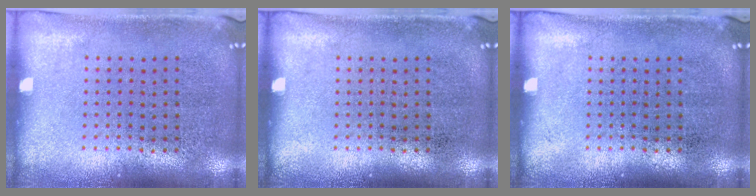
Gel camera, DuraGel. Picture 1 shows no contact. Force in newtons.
{"total": 0.0}
{"total": 0.0}